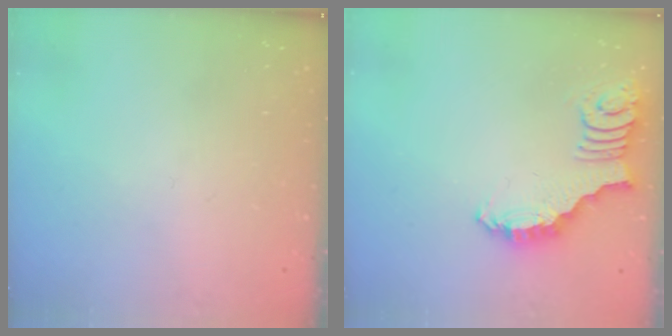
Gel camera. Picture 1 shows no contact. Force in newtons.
{"total": 2.7, "press": 2.7, "slide": 0.5}